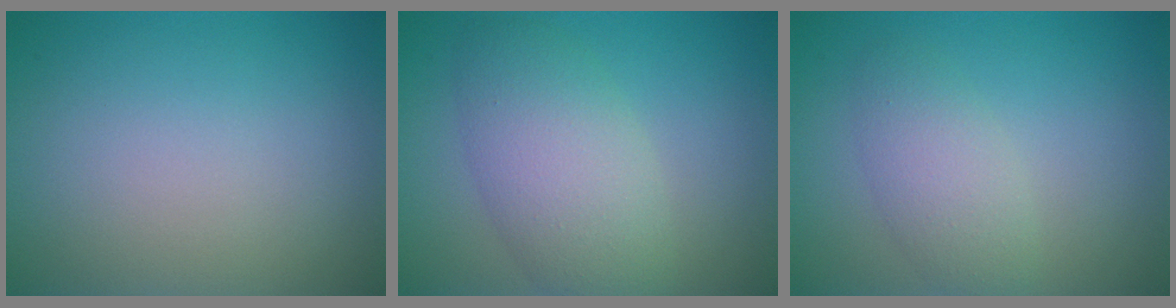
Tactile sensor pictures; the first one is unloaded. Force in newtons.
{"total": 5.8, "press": 5.8, "slide": 0.1}
{"total": 2.9, "press": 2.9, "slide": 0.2}